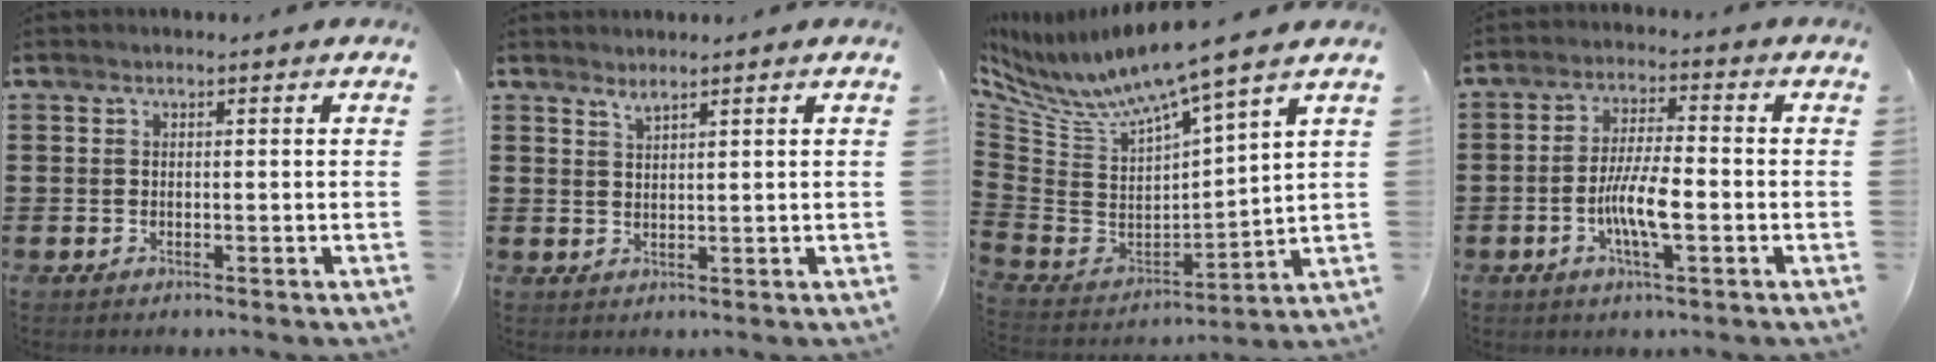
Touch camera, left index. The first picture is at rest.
{"total": 1.8, "force": [1.7, -0.3, 0.5], "torque": [-0.013, -0.001, 0.033]}
{"total": 7.6, "force": [6.1, -0.1, 4.5], "torque": [-0.117, -0.056, 0.098]}
{"total": 7.3, "force": [-1.8, 1.9, 6.9], "torque": [-0.143, -0.004, -0.039]}